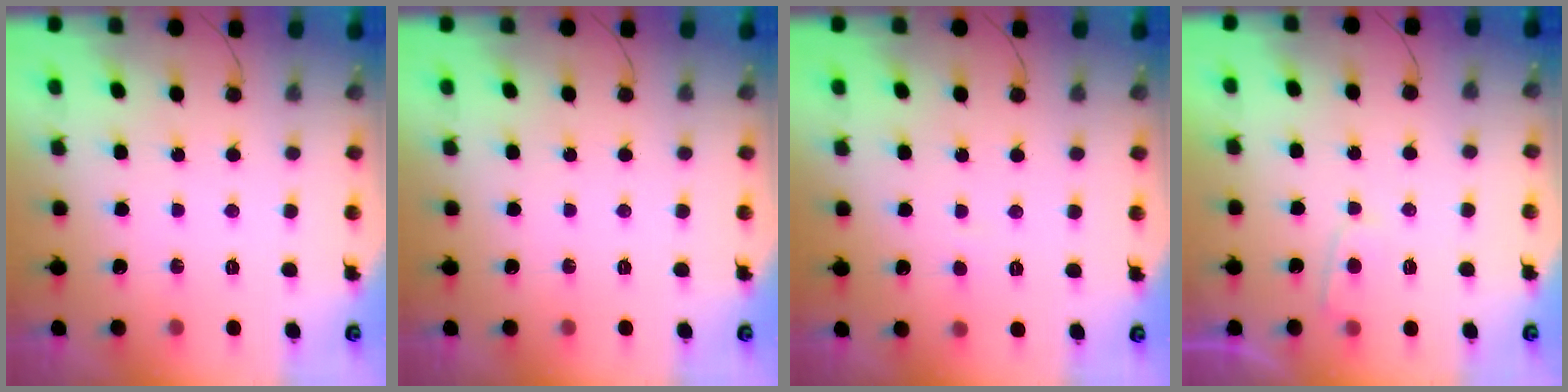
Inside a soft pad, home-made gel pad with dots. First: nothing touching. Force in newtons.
{"total": 0.0}
{"total": 1.8, "press": 1.7, "slide": 0.1}
{"total": 2.9, "press": 2.9, "slide": 0.3}